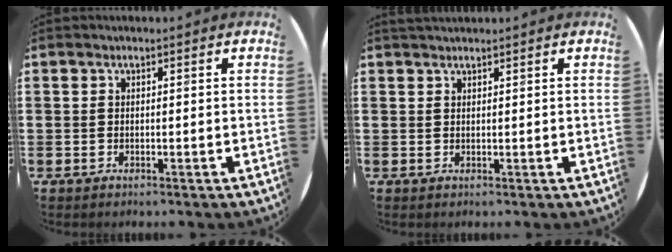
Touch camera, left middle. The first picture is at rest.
{"total": 0.8, "force": [0.8, 0.0, 0.1], "torque": [-0.002, 0.000, 0.015]}